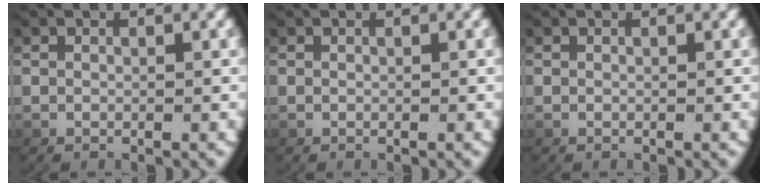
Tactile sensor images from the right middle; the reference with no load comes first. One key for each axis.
{"total": 0.0}
{"total": 0.0}